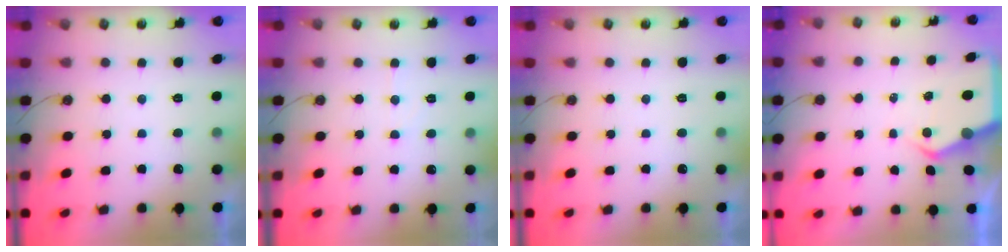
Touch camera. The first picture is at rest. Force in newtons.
{"total": 4.3, "press": 4.3, "slide": 0.6}
{"total": 0.0}
{"total": 5.8, "press": 5.7, "slide": 0.6}